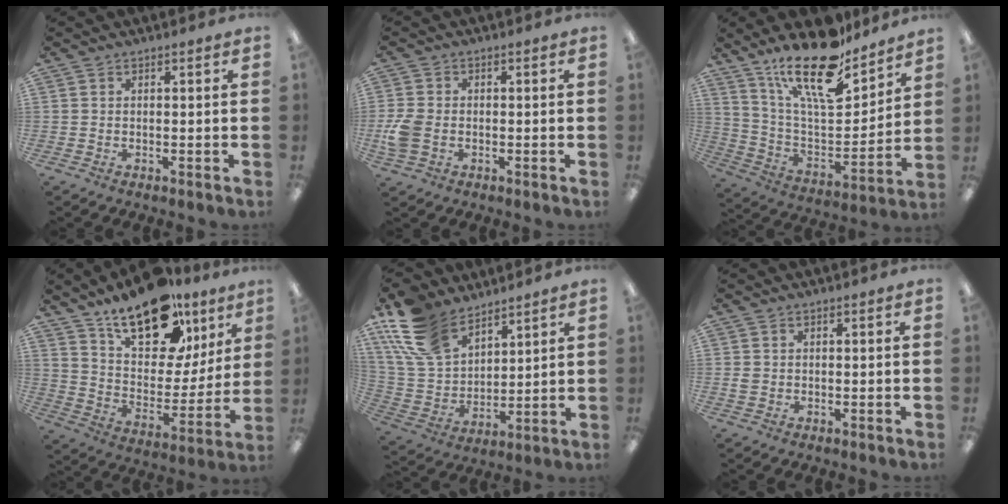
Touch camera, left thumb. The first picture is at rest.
{"total": 6.1, "force": [-1.2, 4.5, 3.9], "torque": [-0.074, 0.006, -0.021]}
{"total": 22.2, "force": [16.2, 7.8, 13.0], "torque": [-0.228, -0.100, 0.280]}
{"total": 21.6, "force": [15.0, 10.4, 11.5], "torque": [-0.180, -0.095, 0.263]}
{"total": 16.4, "force": [11.4, 9.4, 7.3], "torque": [-0.181, -0.044, 0.221]}
{"total": 1.4, "force": [0.0, 1.3, 0.5], "torque": [-0.010, 0.005, 0.000]}